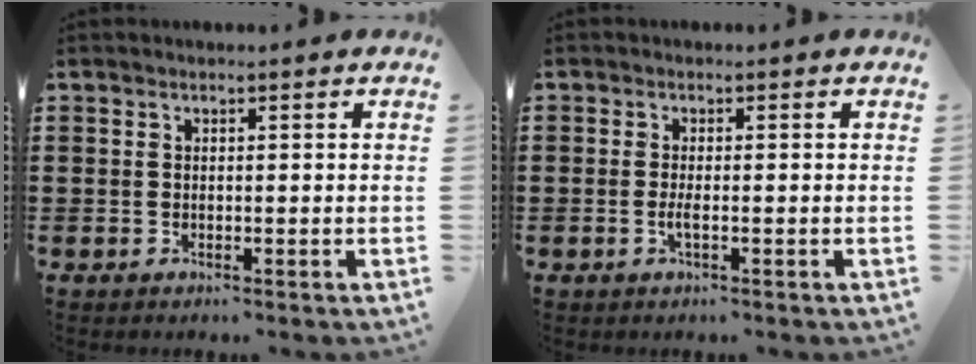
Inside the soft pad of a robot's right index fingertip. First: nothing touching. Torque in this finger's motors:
{"motor_torque": [2.14, 0.00, 0.15, 0.03]}